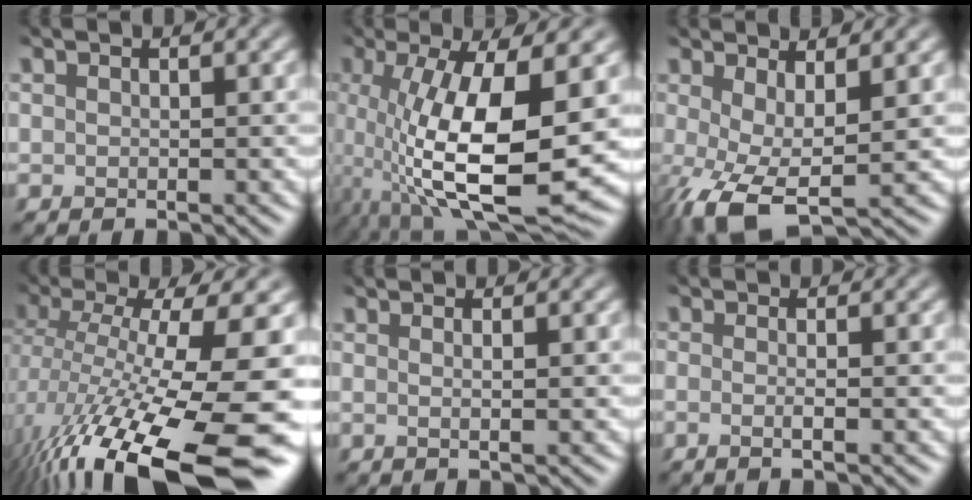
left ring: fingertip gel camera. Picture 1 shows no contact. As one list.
[{"total": 11.4, "force": [-2.9, 3.3, 10.5], "torque": [-0.199, -0.027, -0.043]}, {"total": 6.9, "force": [-1.1, 2.7, 6.3], "torque": [-0.133, -0.014, -0.018]}, {"total": 14.5, "force": [-5.8, 3.1, 13.0], "torque": [-0.220, -0.023, -0.085]}, {"total": 1.6, "force": [0.7, 0.7, 1.3], "torque": [0.008, 0.006, -0.019]}, {"total": 1.1, "force": [-0.6, 0.2, 0.9], "torque": [-0.016, -0.009, -0.023]}]